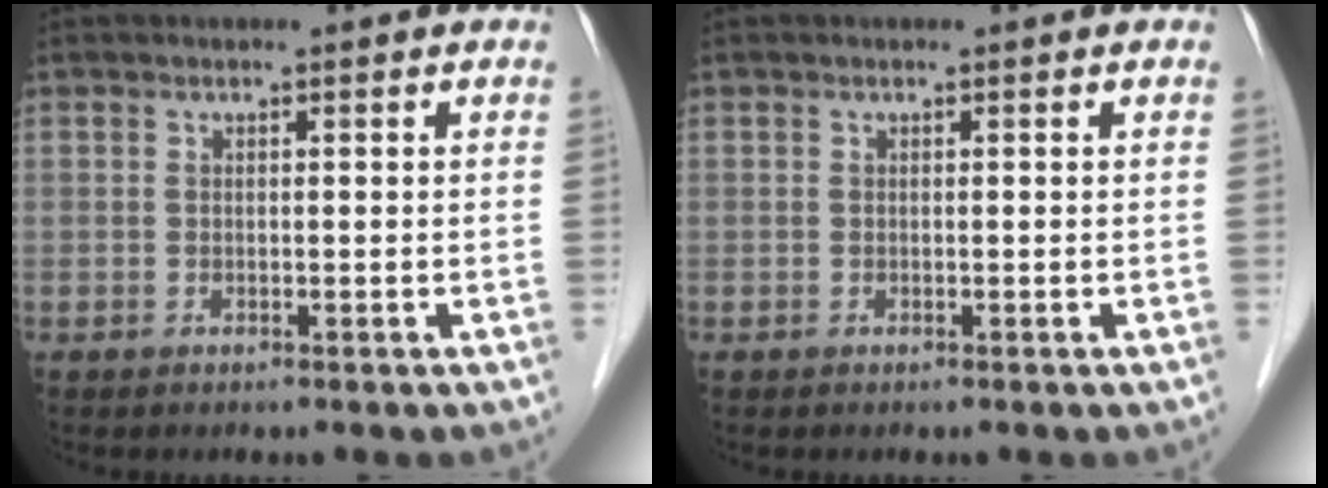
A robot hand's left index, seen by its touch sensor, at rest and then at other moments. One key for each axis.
{"total": 0.0}